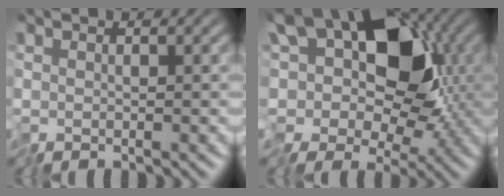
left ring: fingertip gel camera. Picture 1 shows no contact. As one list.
[{"total": 10.9, "force": [1.2, 7.3, 8.0], "torque": [-0.096, 0.000, 0.003]}]